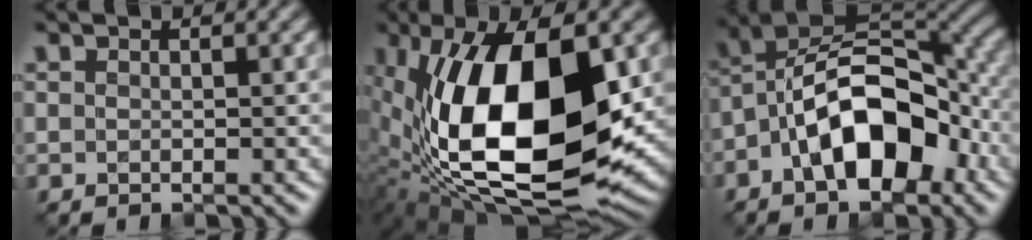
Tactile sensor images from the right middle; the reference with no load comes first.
{"total": 17.7, "force": [0.9, 8.4, 15.6], "torque": [-0.287, -0.017, 0.015]}
{"total": 10.6, "force": [-3.3, 5.5, 8.4], "torque": [-0.132, 0.017, -0.066]}